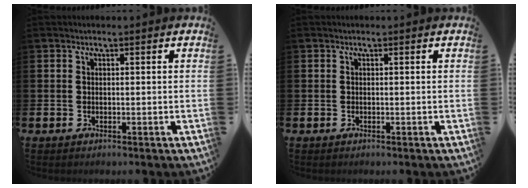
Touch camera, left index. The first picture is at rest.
{"total": 0.0}